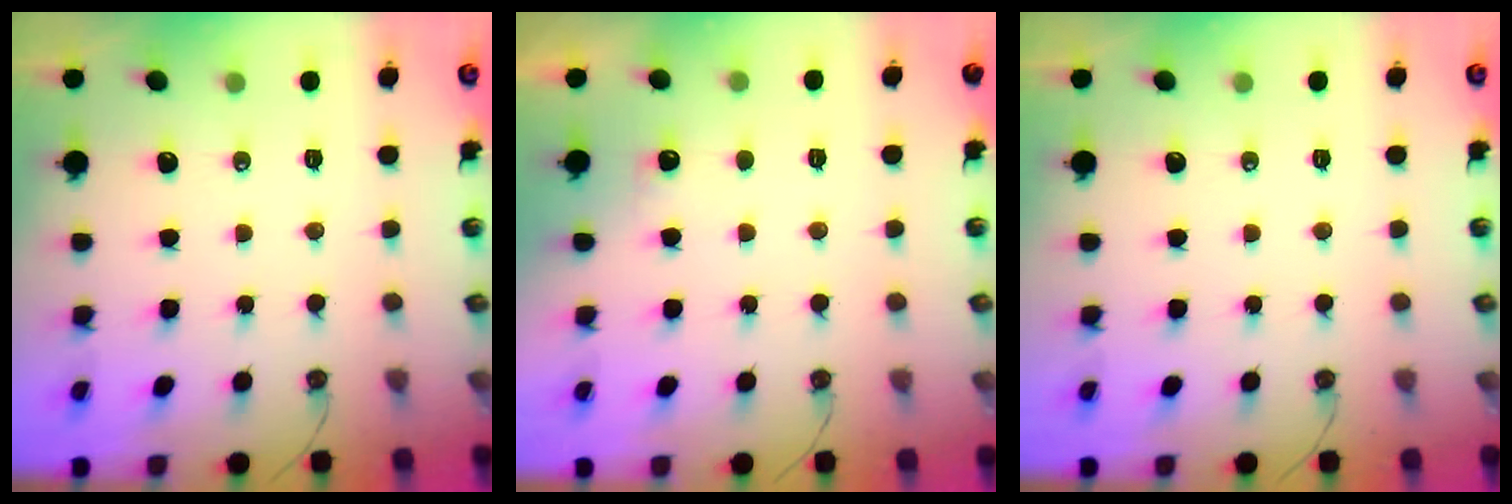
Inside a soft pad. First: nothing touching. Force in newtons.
{"total": 4.4, "press": 4.3, "slide": 1.2}
{"total": 0.0}